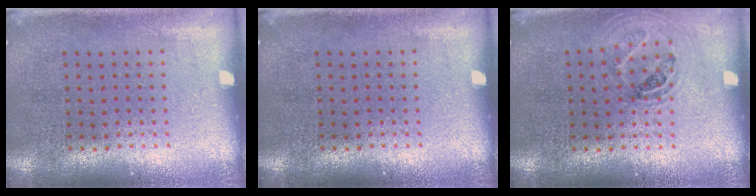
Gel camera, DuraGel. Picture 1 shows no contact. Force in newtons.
{"total": 0.0}
{"total": 1.1, "press": 1.0, "slide": 0.4}